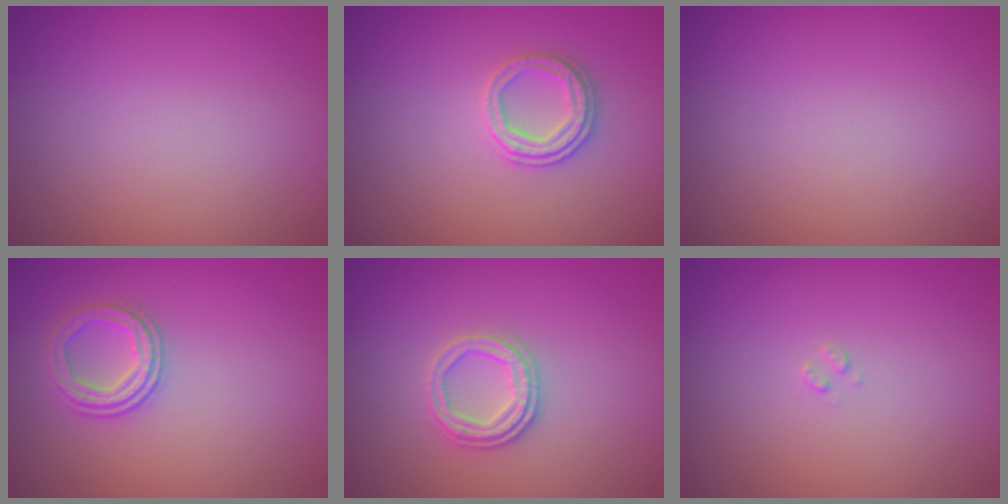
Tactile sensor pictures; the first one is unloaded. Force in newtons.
{"total": 2.6, "press": 2.4, "slide": 0.8}
{"total": 0.0}
{"total": 2.5, "press": 2.4, "slide": 0.6}
{"total": 2.5, "press": 2.4, "slide": 0.6}
{"total": 0.6, "press": 0.6, "slide": 0.2}